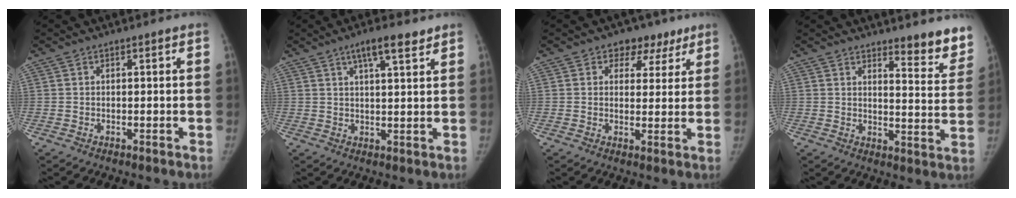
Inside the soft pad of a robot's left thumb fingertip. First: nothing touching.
{"total": 6.2, "force": [4.0, 1.4, 4.5], "torque": [-0.064, -0.014, 0.065]}
{"total": 6.4, "force": [3.8, 4.8, 2.0], "torque": [0.024, -0.009, 0.048]}
{"total": 9.9, "force": [8.0, 2.1, 5.4], "torque": [-0.033, -0.066, 0.097]}